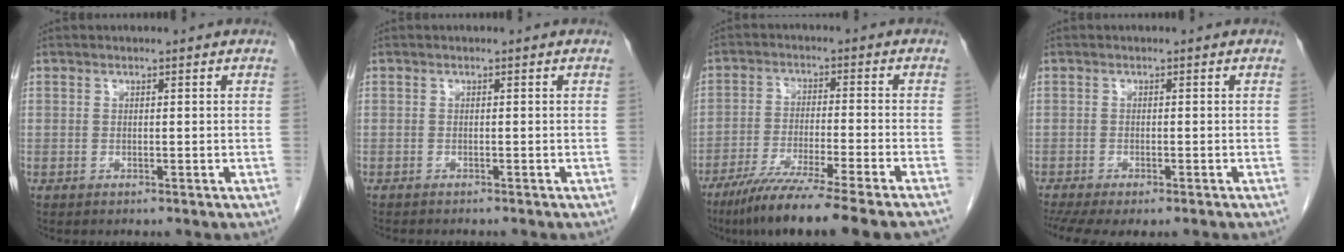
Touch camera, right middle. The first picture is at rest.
{"total": 3.4, "force": [-3.0, 0.7, 1.5], "torque": [-0.025, -0.008, -0.035]}
{"total": 15.2, "force": [-12.1, -1.1, 9.1], "torque": [-0.141, -0.054, -0.193]}
{"total": 8.8, "force": [-6.8, 2.7, 4.8], "torque": [-0.088, -0.005, -0.101]}